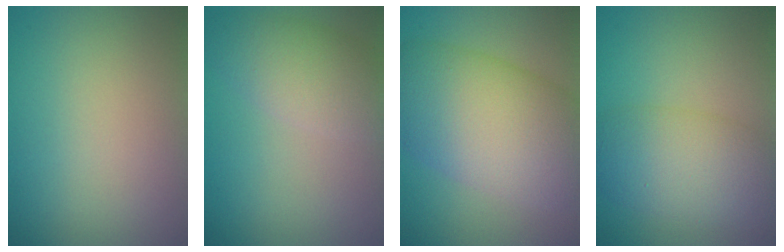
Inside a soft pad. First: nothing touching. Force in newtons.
{"total": 4.3, "press": 4.3, "slide": 0.2}
{"total": 11.8, "press": 11.8, "slide": 0.4}
{"total": 5.8, "press": 5.8, "slide": 0.2}